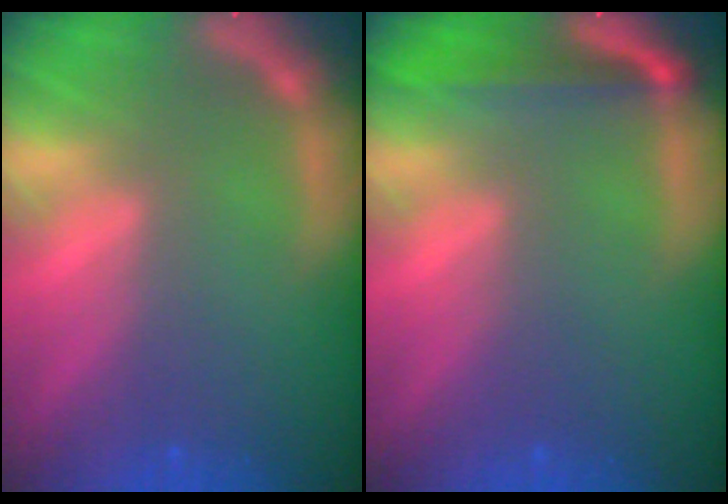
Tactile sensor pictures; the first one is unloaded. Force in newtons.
{"total": 4.0}